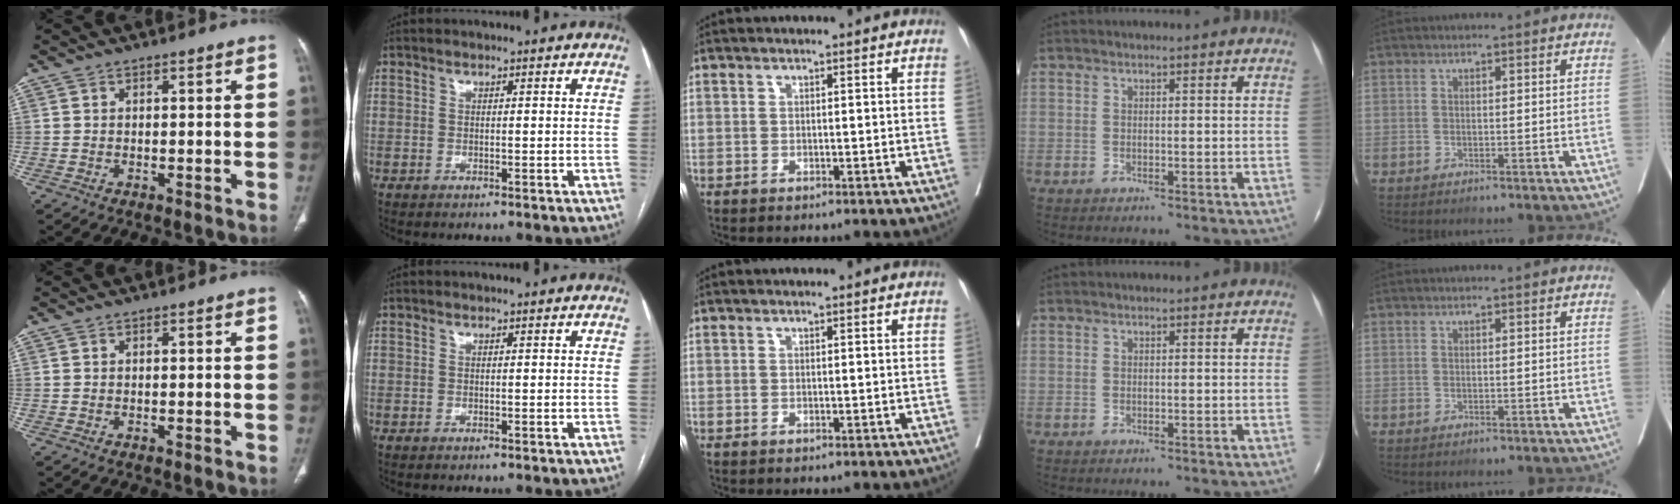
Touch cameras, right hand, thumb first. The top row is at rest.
{}